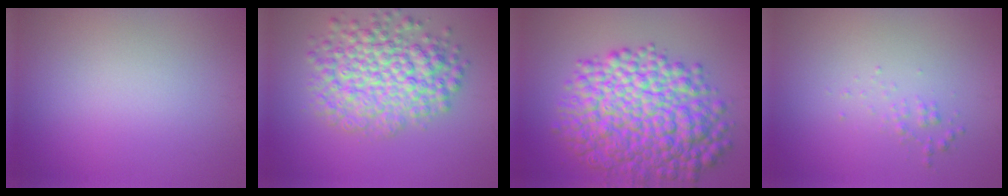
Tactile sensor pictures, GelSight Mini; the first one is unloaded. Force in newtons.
{"total": 7.4, "press": 7.4, "slide": 0.3}
{"total": 11.3, "press": 11.3, "slide": 0.0}
{"total": 0.9, "press": 0.9, "slide": 0.0}